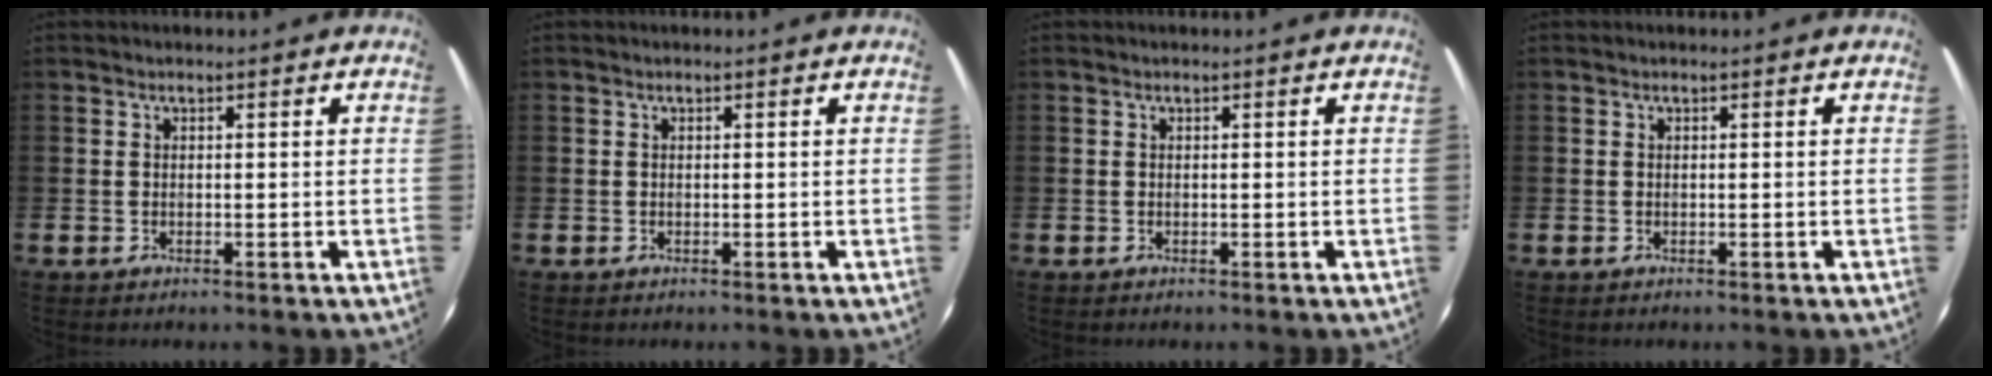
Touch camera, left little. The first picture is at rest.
{"total": 0.0}
{"total": 0.0}
{"total": 0.0}